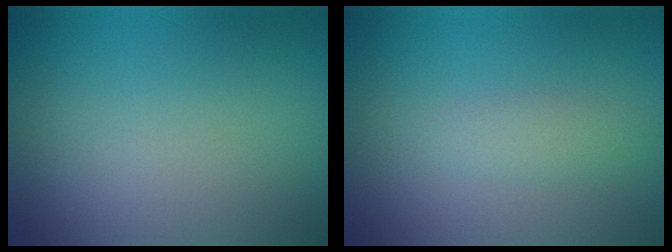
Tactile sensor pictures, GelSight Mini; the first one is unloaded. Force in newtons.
{"total": 1.4, "press": 1.4, "slide": 0.1}